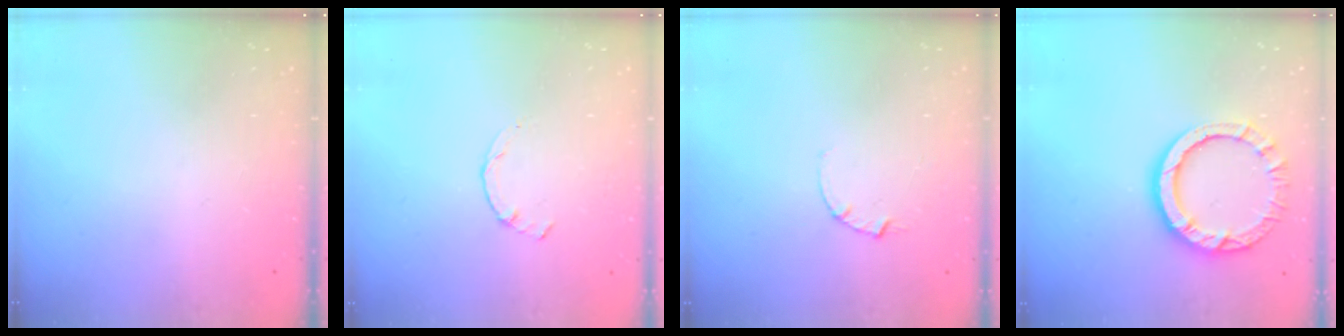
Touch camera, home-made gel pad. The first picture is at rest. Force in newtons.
{"total": 0.8, "press": 0.7, "slide": 0.2}
{"total": 2.5, "press": 2.5, "slide": 0.3}
{"total": 11.5, "press": 11.5, "slide": 0.8}